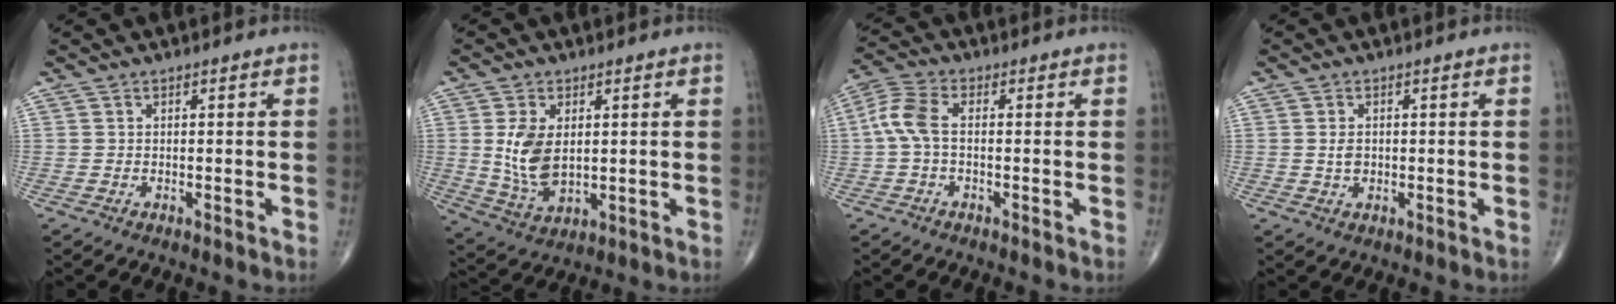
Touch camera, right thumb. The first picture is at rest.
{"total": 8.9, "force": [1.2, 5.3, 7.1], "torque": [-0.130, -0.014, 0.037]}
{"total": 6.1, "force": [-0.2, 3.1, 5.3], "torque": [-0.130, 0.018, -0.014]}
{"total": 2.0, "force": [0.1, 1.4, 1.4], "torque": [-0.021, -0.001, 0.003]}